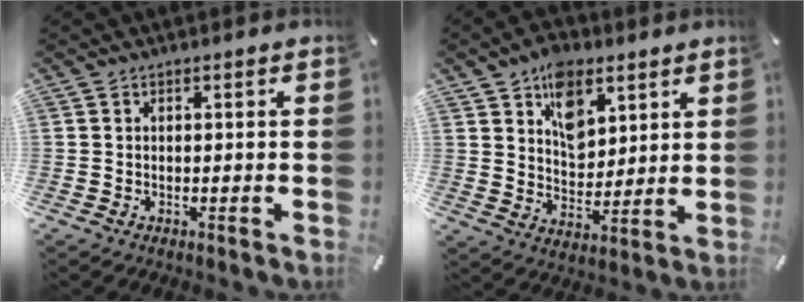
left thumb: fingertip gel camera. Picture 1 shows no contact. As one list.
[{"total": 10.6, "force": [5.9, 7.1, 5.2], "torque": [-0.069, -0.030, 0.103]}]